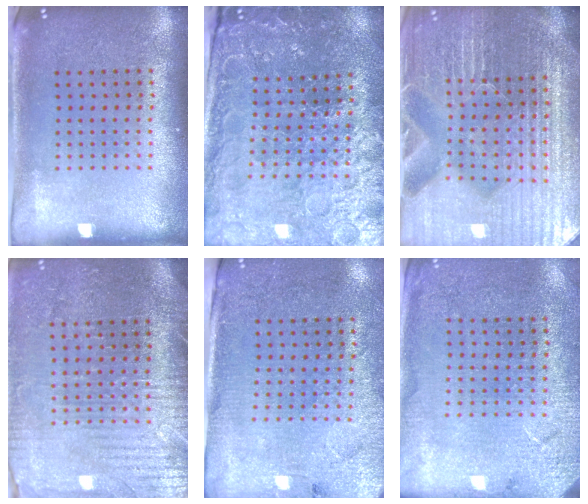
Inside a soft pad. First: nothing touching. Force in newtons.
{"total": 3.4, "press": 3.4, "slide": 0.3}
{"total": 6.1, "press": 5.5, "slide": 2.7}
{"total": 3.6, "press": 3.4, "slide": 1.2}
{"total": 2.8, "press": 2.6, "slide": 1.2}
{"total": 2.7, "press": 2.6, "slide": 0.4}